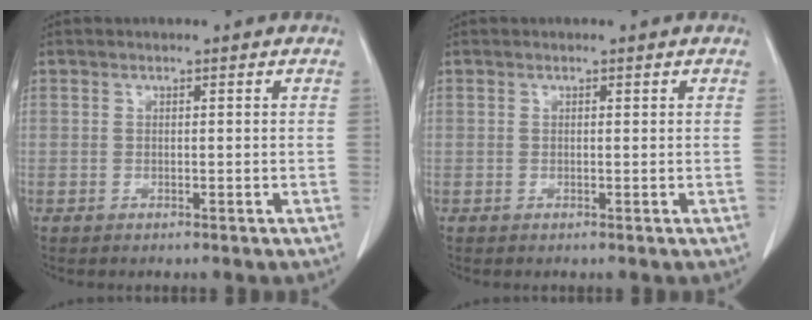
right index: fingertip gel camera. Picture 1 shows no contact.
{"total": 0.0}